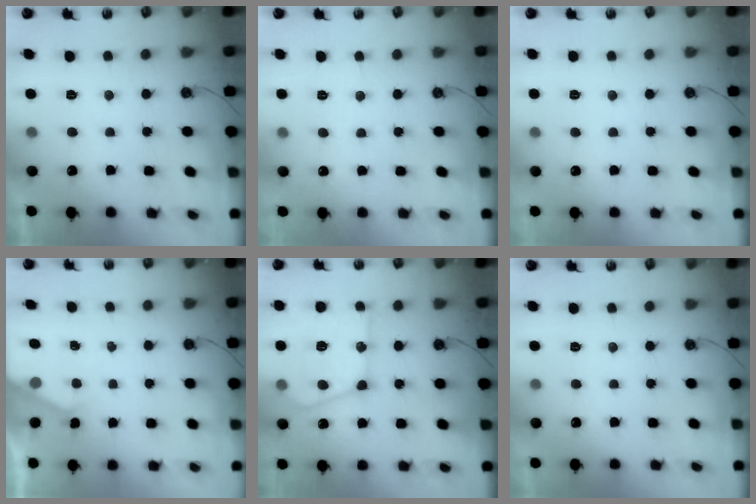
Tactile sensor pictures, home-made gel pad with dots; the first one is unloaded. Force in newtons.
{"total": 3.8, "press": 3.8, "slide": 0.7}
{"total": 1.8, "press": 1.7, "slide": 0.3}
{"total": 2.4, "press": 2.4, "slide": 0.4}
{"total": 19.3, "press": 19.1, "slide": 2.0}
{"total": 0.0}